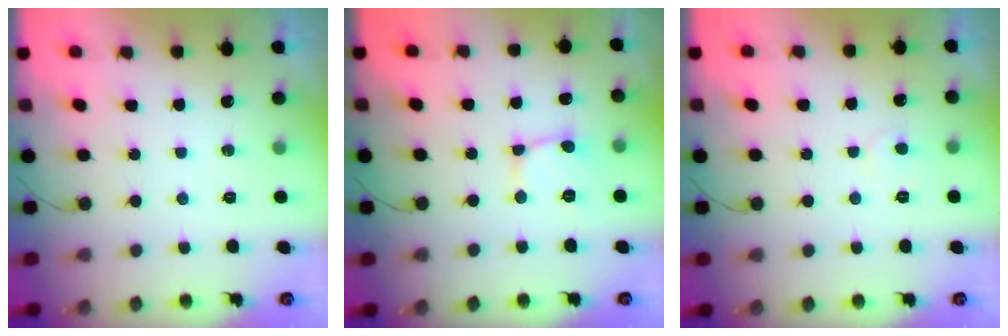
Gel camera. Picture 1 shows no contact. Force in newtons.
{"total": 2.6, "press": 2.6, "slide": 0.2}
{"total": 2.8, "press": 2.8, "slide": 0.3}